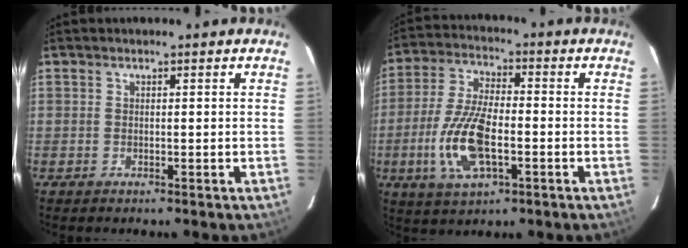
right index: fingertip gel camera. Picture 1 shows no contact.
{"total": 13.3, "force": [-3.6, 5.5, 11.6], "torque": [-0.248, -0.002, -0.067]}